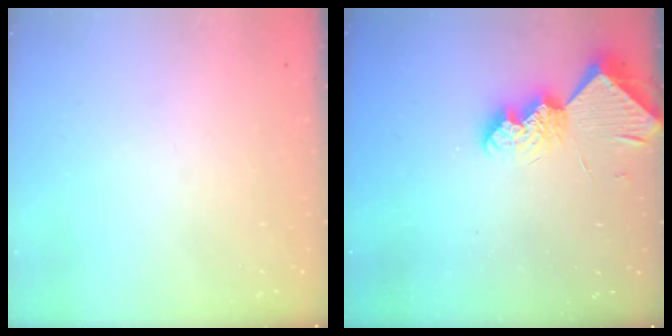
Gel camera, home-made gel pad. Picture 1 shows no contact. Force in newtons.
{"total": 9.6, "press": 9.6, "slide": 0.9}